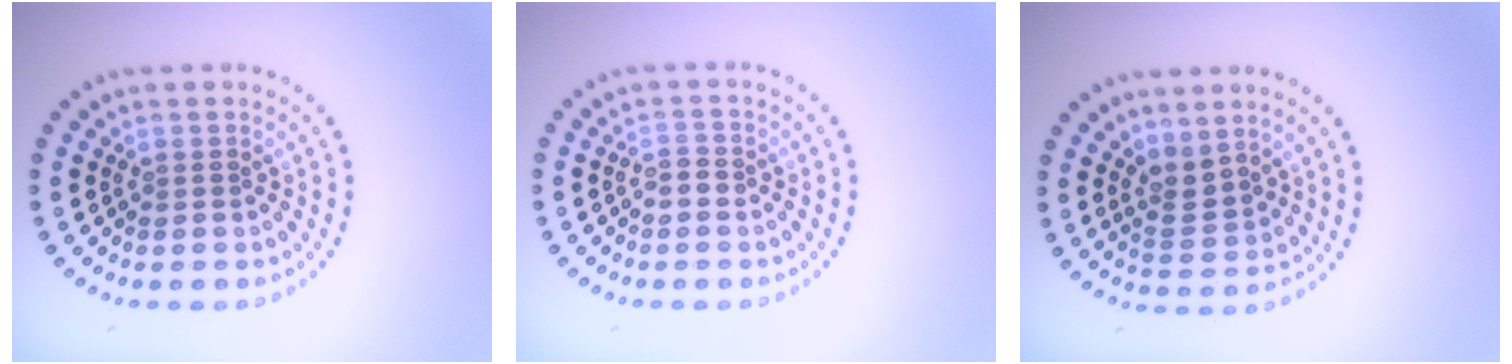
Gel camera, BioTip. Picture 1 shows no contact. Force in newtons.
{"total": 1.2, "press": 1.2, "slide": 0.4}
{"total": 2.3, "press": 1.5, "slide": 1.7}